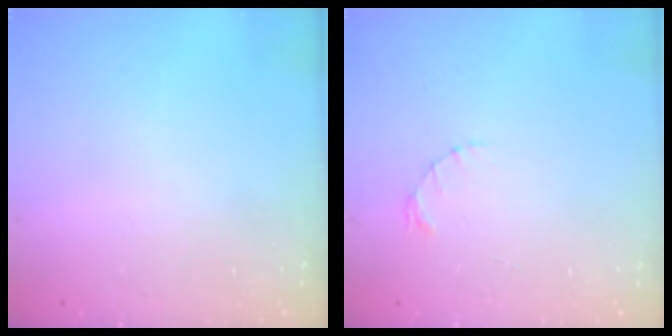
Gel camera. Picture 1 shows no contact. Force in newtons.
{"total": 1.6, "press": 1.5, "slide": 0.3}